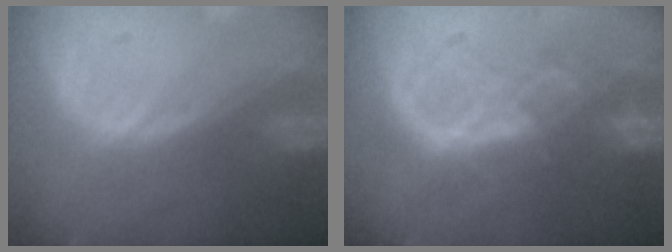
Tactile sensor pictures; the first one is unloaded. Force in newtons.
{"total": 6.6, "press": 6.6, "slide": 0.4}